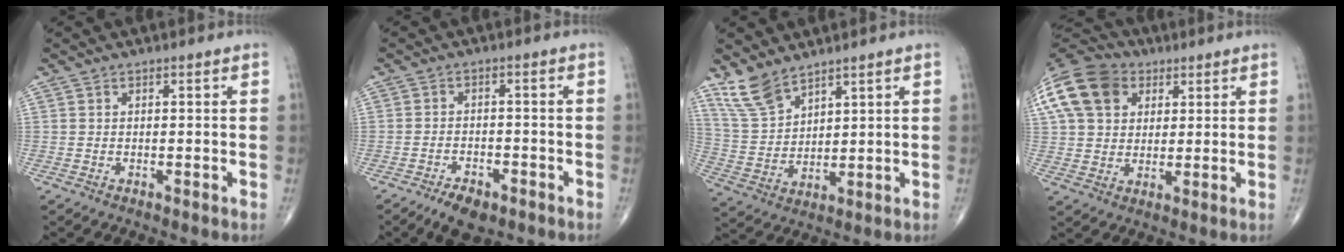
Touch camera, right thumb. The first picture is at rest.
{"total": 5.5, "force": [-3.7, 2.6, 3.1], "torque": [-0.050, 0.012, -0.060]}
{"total": 8.2, "force": [6.5, 3.4, 3.6], "torque": [-0.068, -0.028, 0.146]}
{"total": 20.2, "force": [7.5, 15.1, 11.1], "torque": [-0.250, 0.039, 0.135]}